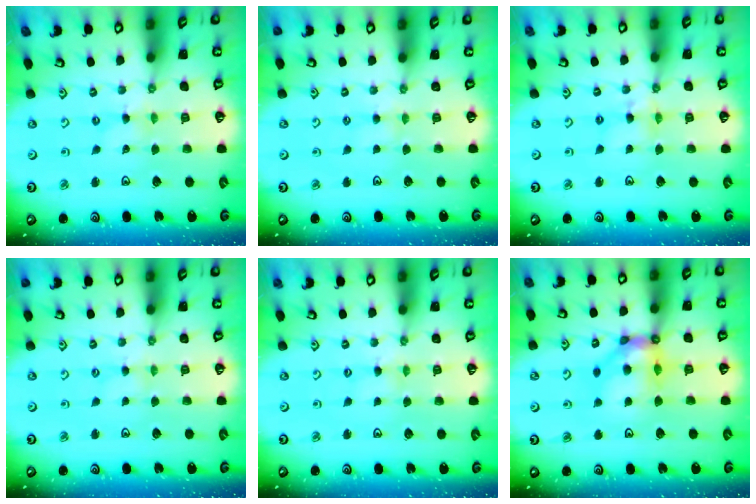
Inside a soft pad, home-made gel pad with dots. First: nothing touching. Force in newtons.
{"total": 2.2, "press": 2.2, "slide": 0.4}
{"total": 5.0, "press": 5.0, "slide": 0.4}
{"total": 2.0, "press": 2.0, "slide": 0.3}
{"total": 1.7, "press": 1.7, "slide": 0.4}
{"total": 11.1, "press": 10.9, "slide": 1.5}